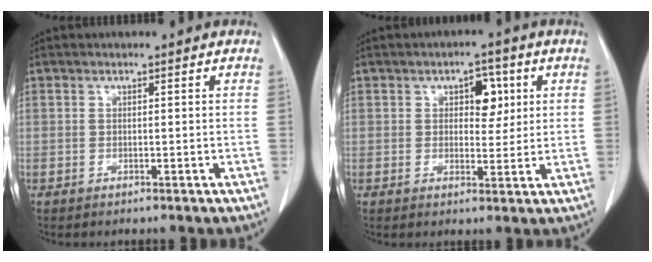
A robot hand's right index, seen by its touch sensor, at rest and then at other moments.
{"total": 4.6, "force": [1.5, 2.6, 3.5], "torque": [-0.044, 0.009, 0.022]}